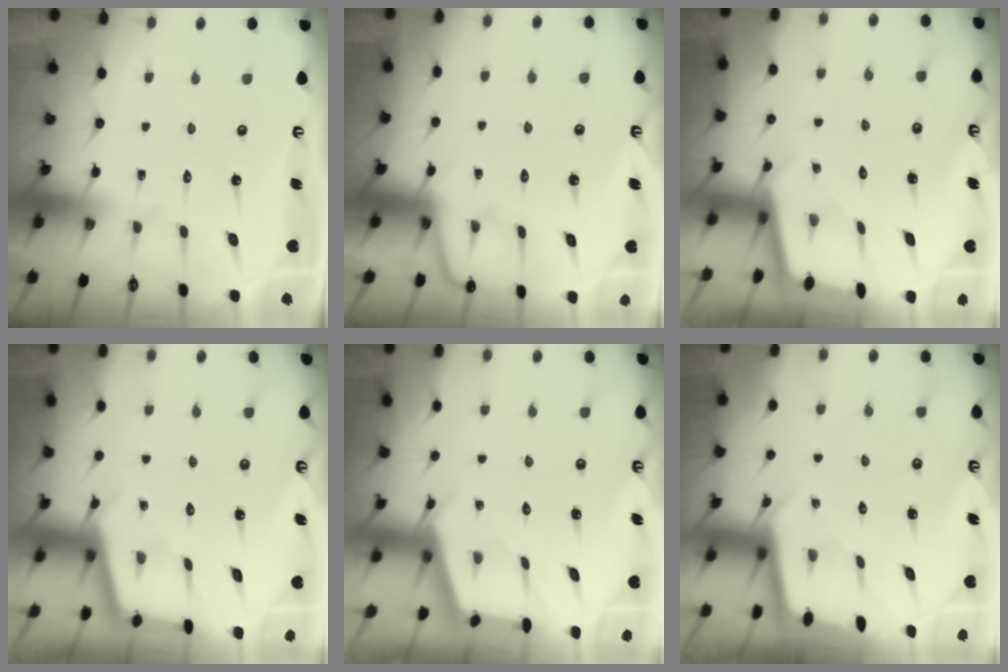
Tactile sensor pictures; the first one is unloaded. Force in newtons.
{"total": 3.3, "press": 3.3, "slide": 0.5}
{"total": 1.9, "press": 1.9, "slide": 0.1}
{"total": 2.5, "press": 2.5, "slide": 0.1}
{"total": 2.5, "press": 2.5, "slide": 0.3}
{"total": 1.8, "press": 1.8, "slide": 0.1}